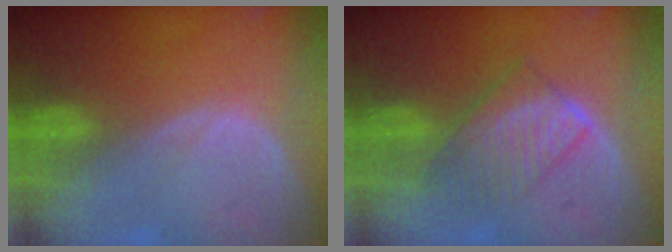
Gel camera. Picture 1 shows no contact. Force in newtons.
{"total": 6.7, "press": 6.3, "slide": 2.3}